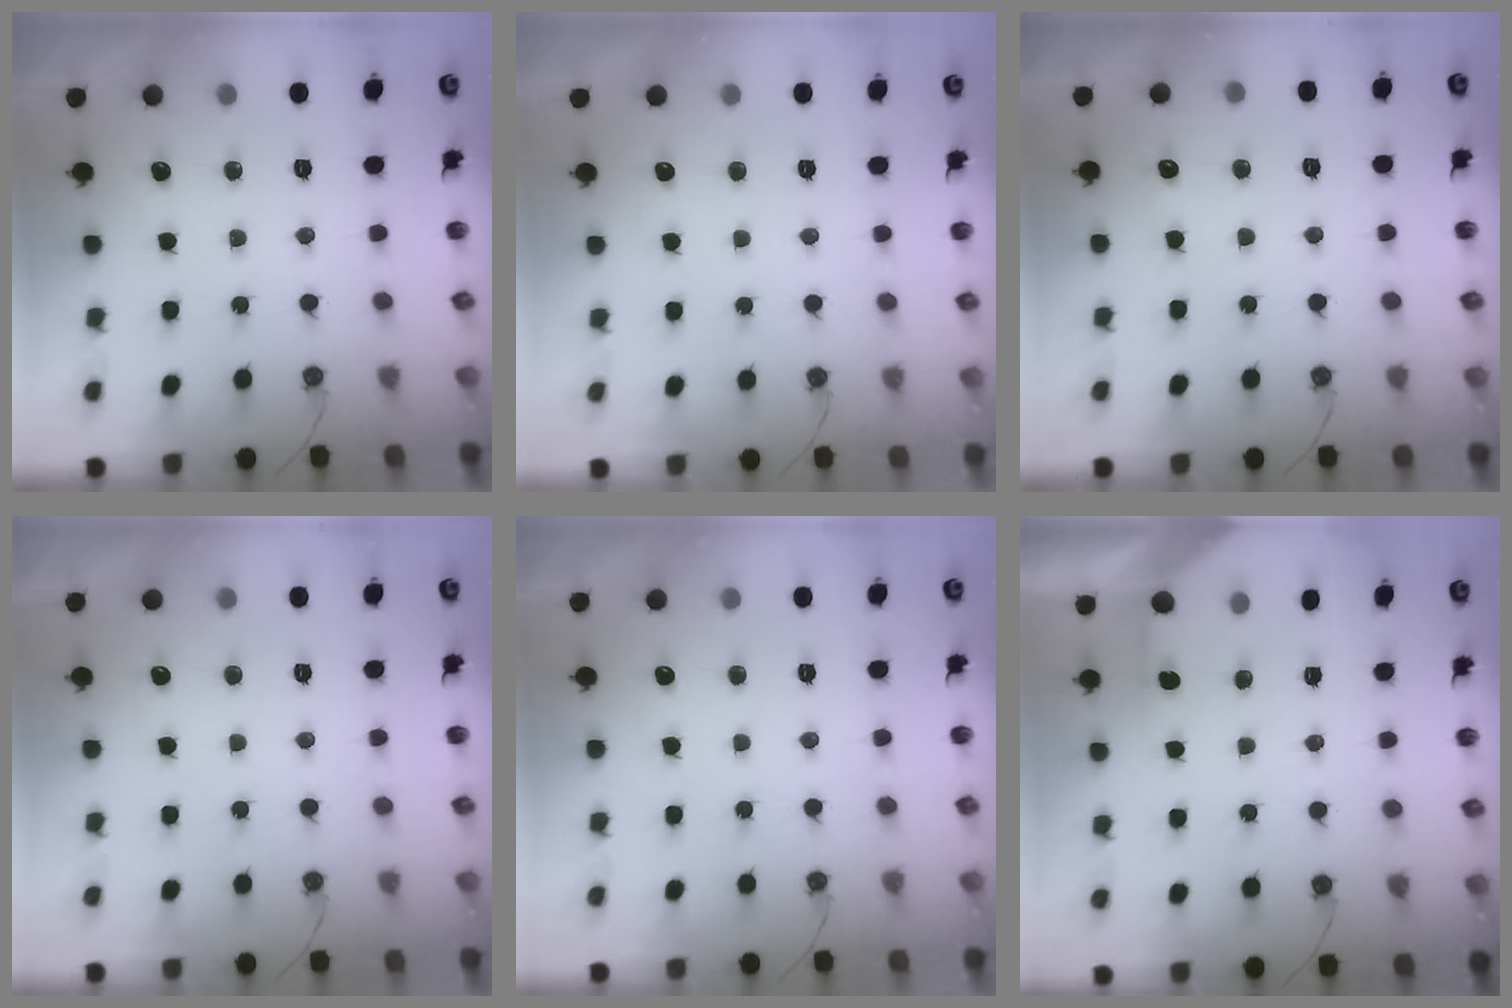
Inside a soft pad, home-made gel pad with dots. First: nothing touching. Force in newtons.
{"total": 0.0}
{"total": 2.7, "press": 2.7, "slide": 0.3}
{"total": 0.0}
{"total": 0.0}
{"total": 2.7, "press": 2.7, "slide": 0.3}